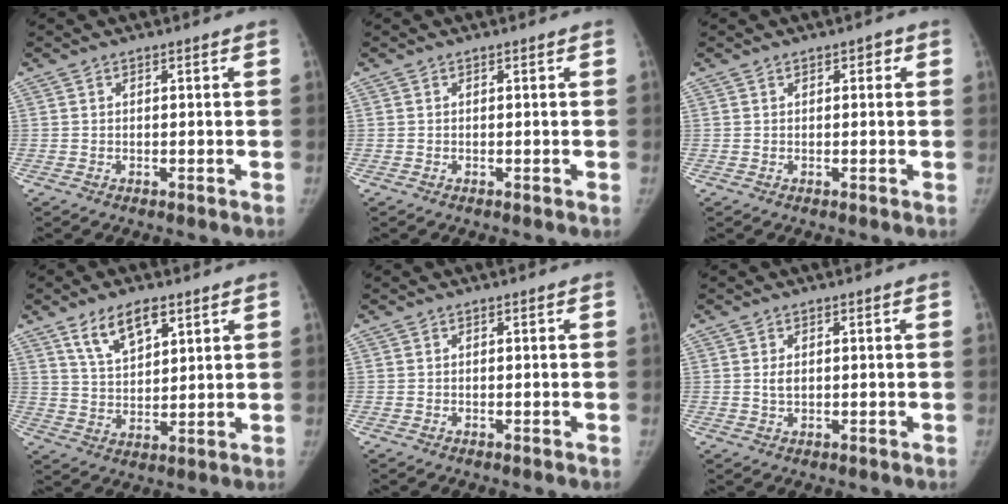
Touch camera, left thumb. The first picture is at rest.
{"total": 0.0}
{"total": 1.2, "force": [0.5, 0.8, 0.8], "torque": [0.003, 0.002, 0.003]}
{"total": 8.9, "force": [5.4, 4.1, 5.8], "torque": [-0.084, -0.027, 0.104]}
{"total": 0.0}
{"total": 1.7, "force": [0.3, 1.1, 1.3], "torque": [-0.021, -0.003, 0.007]}